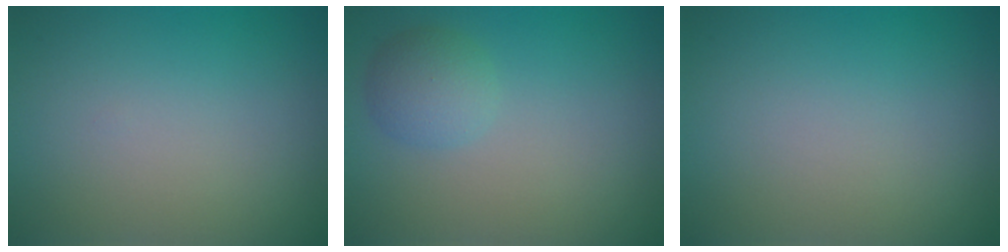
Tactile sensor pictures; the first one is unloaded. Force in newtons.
{"total": 2.5, "press": 2.5, "slide": 0.2}
{"total": 0.0}